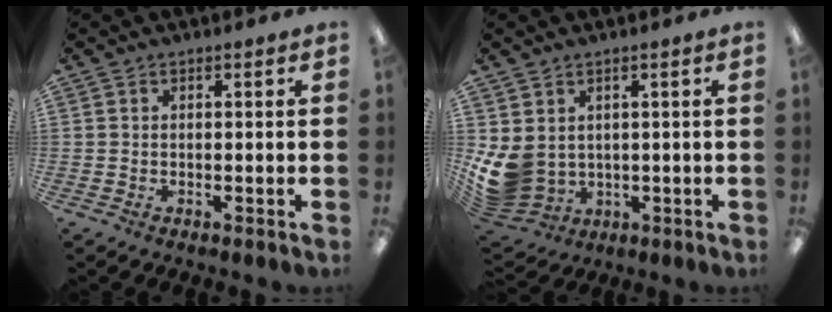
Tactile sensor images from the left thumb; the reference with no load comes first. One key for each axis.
{"total": 8.0, "fx": 0.9, "fy": 6.9, "fz": 4.0, "tx": -0.110, "ty": -0.023, "tz": 0.024}